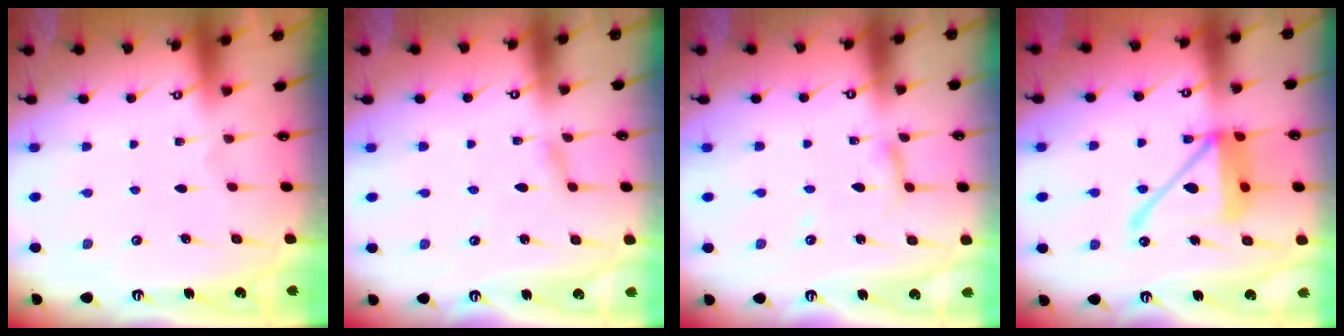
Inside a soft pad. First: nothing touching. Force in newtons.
{"total": 2.4, "press": 2.4, "slide": 0.3}
{"total": 4.6, "press": 4.5, "slide": 0.4}
{"total": 15.1, "press": 14.9, "slide": 2.2}